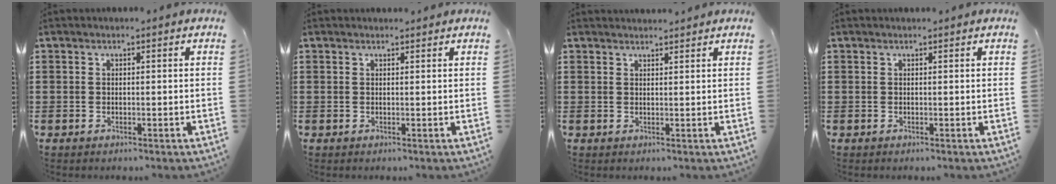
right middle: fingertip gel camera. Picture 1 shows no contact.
{"total": 0.5, "force": [0.5, 0.3, 0.1], "torque": [0.005, -0.003, 0.007]}
{"total": 1.5, "force": [1.5, 0.1, 0.1], "torque": [-0.005, 0.001, 0.029]}
{"total": 0.0}